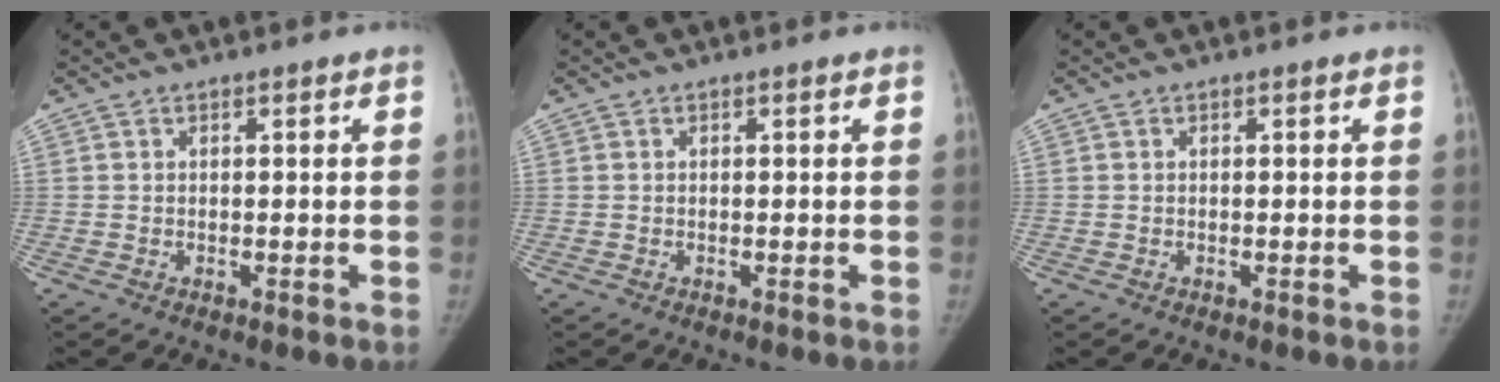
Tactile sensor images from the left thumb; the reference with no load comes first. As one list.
[{"total": 0.0}, {"total": 0.0}]